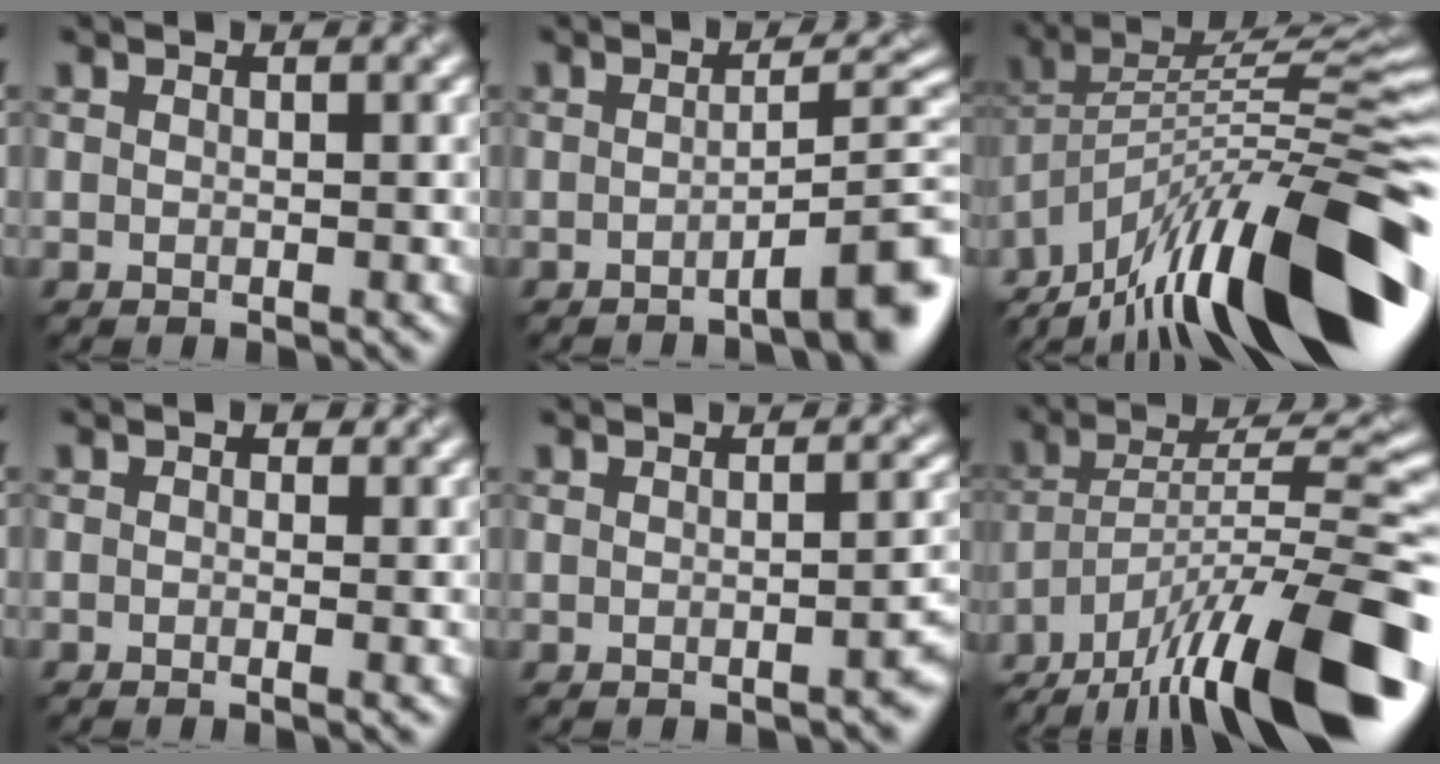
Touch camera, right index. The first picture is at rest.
{"total": 5.4, "force": [-2.7, 0.6, 4.6], "torque": [-0.047, 0.022, -0.044]}
{"total": 17.0, "force": [-10.1, 4.7, 12.8], "torque": [-0.221, 0.035, -0.179]}
{"total": 1.4, "force": [-0.1, 0.8, 1.2], "torque": [-0.004, 0.005, -0.018]}
{"total": 2.6, "force": [-1.1, 0.7, 2.2], "torque": [-0.004, 0.015, -0.012]}
{"total": 16.4, "force": [-11.3, 4.5, 11.1], "torque": [-0.194, 0.017, -0.187]}